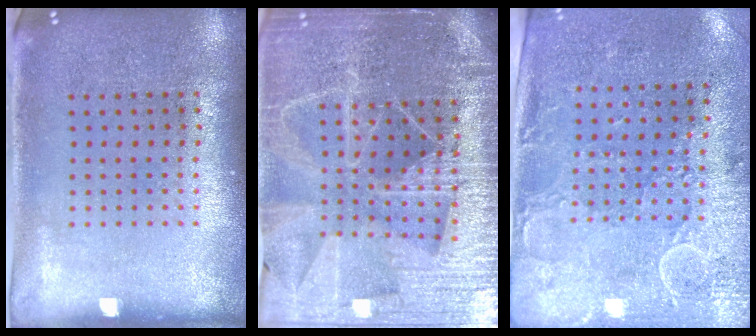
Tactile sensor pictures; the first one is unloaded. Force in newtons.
{"total": 5.1, "press": 4.7, "slide": 2.2}
{"total": 2.9, "press": 2.4, "slide": 1.7}